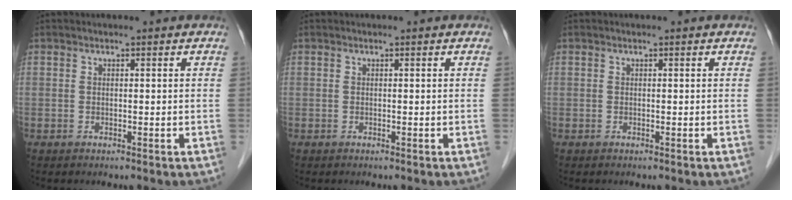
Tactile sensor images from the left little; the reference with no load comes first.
{"total": 0.0}
{"total": 0.0}